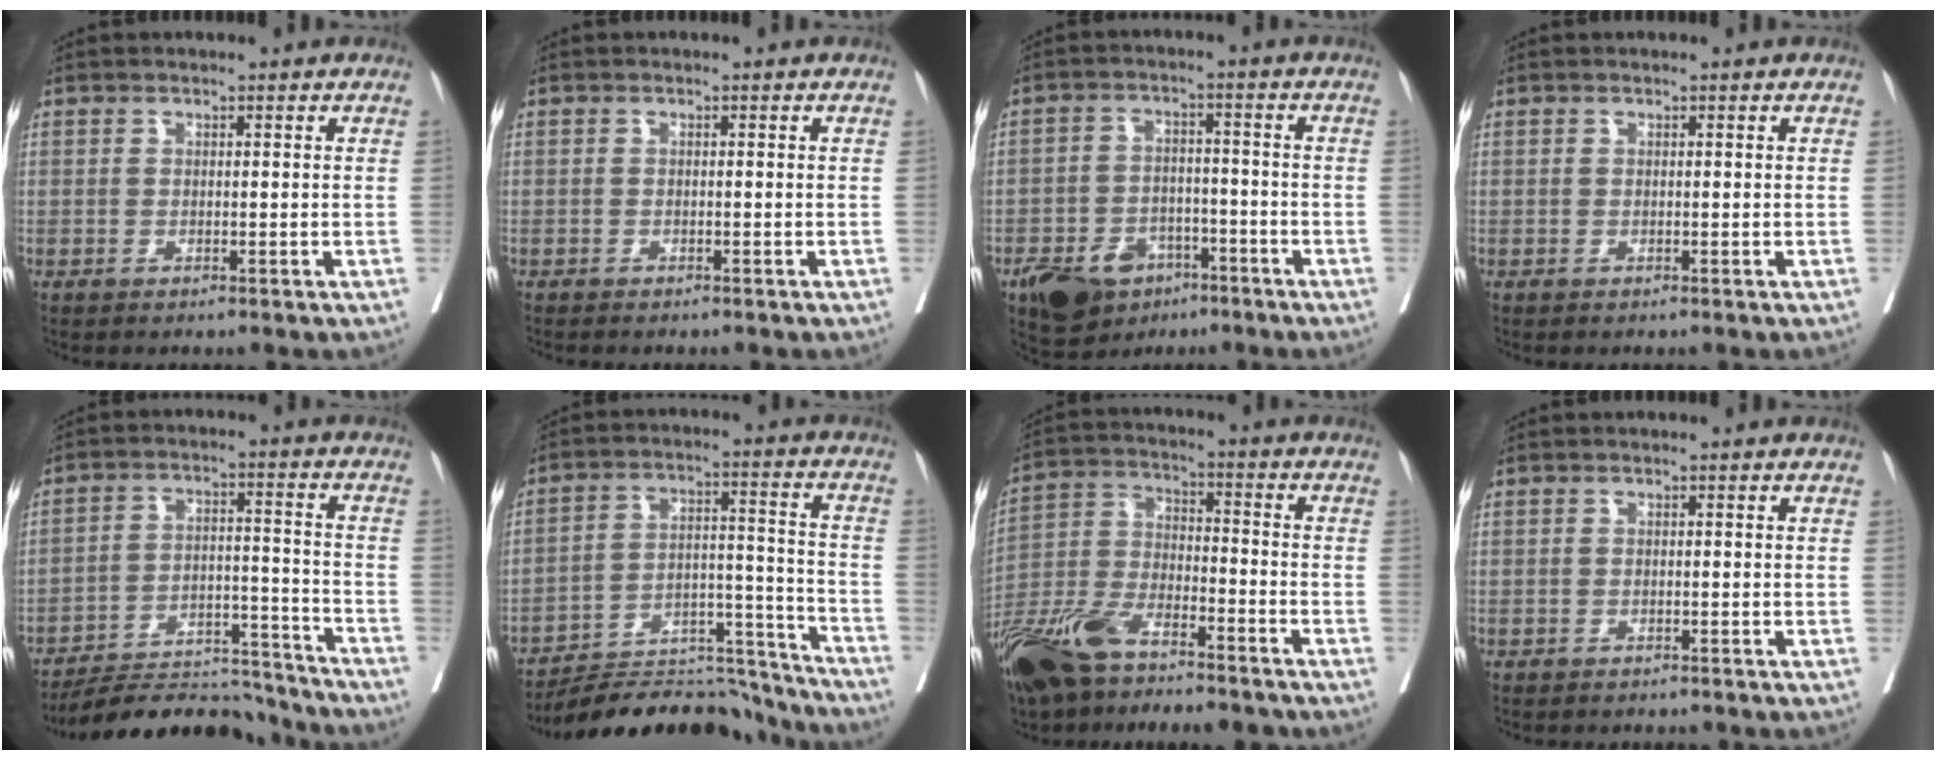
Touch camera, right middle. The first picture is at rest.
{"total": 1.4, "force": [-1.1, 0.1, 0.8], "torque": [-0.014, -0.003, -0.010]}
{"total": 11.2, "force": [-6.9, 7.0, 5.3], "torque": [-0.088, 0.006, -0.107]}
{"total": 0.0}
{"total": 14.2, "force": [-13.9, 2.3, 1.6], "torque": [-0.011, 0.039, -0.205]}
{"total": 18.4, "force": [-17.9, 3.0, 3.0], "torque": [-0.052, 0.048, -0.262]}
{"total": 18.2, "force": [-14.1, 5.7, 9.9], "torque": [-0.233, -0.014, -0.257]}
{"total": 4.0, "force": [-3.7, 0.8, 1.3], "torque": [-0.014, -0.003, -0.041]}